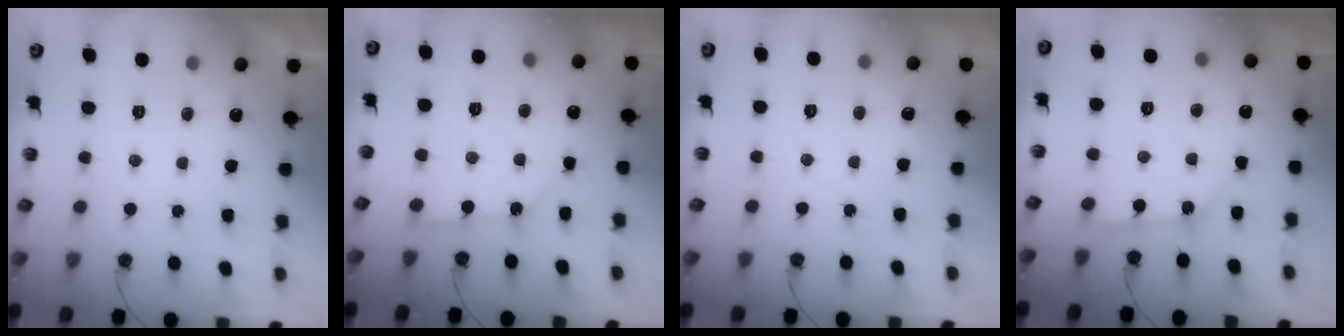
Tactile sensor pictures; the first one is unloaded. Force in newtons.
{"total": 4.7, "press": 4.7, "slide": 0.5}
{"total": 2.9, "press": 2.9, "slide": 0.3}
{"total": 2.9, "press": 2.9, "slide": 0.1}